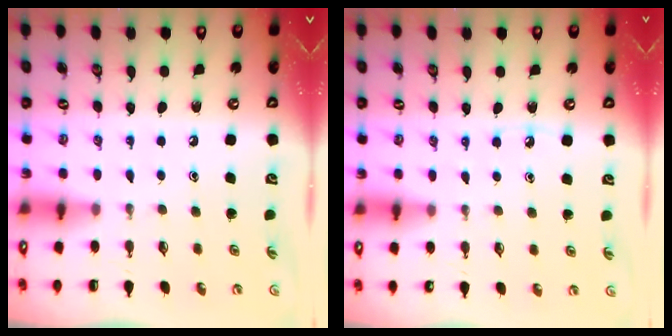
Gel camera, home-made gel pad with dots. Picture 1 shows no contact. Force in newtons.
{"total": 3.4, "press": 3.4, "slide": 0.5}